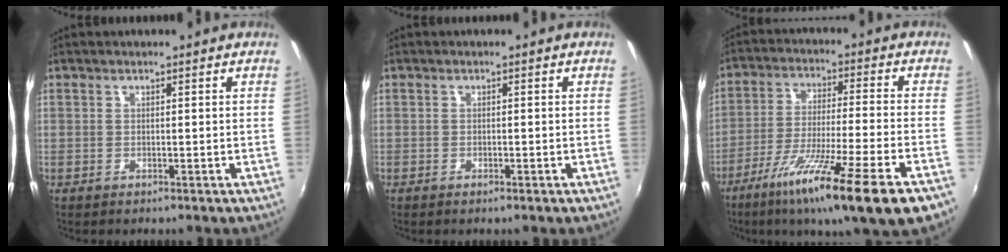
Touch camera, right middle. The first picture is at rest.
{"total": 0.6, "force": [-0.5, 0.1, 0.3], "torque": [-0.006, 0.000, -0.008]}
{"total": 19.4, "force": [-11.9, 0.4, 15.4], "torque": [-0.269, -0.069, -0.193]}